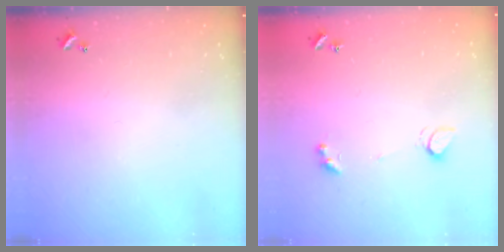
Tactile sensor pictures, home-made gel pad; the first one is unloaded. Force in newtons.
{"total": 1.4, "press": 1.2, "slide": 0.6}